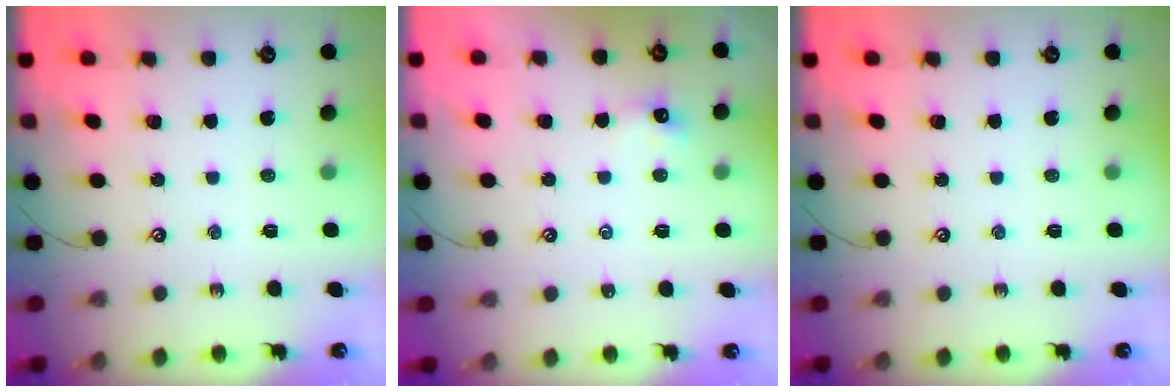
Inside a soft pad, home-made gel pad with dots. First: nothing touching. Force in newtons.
{"total": 2.4, "press": 2.3, "slide": 0.6}
{"total": 0.0}